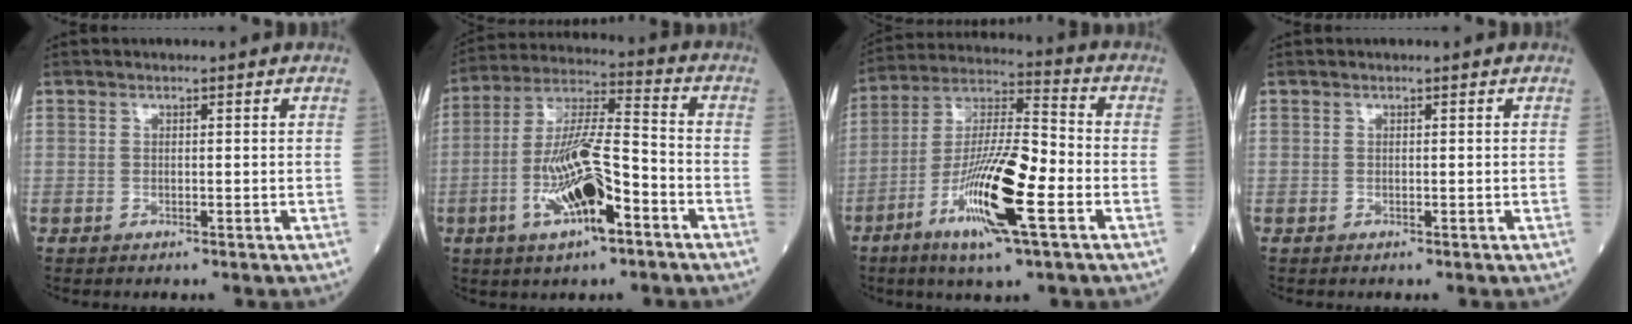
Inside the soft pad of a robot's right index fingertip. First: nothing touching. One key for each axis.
{"total": 13.8, "fx": -5.1, "fy": 3.0, "fz": 12.5, "tx": -0.246, "ty": 0.002, "tz": -0.089}
{"total": 15.9, "fx": -6.0, "fy": 1.8, "fz": 14.6, "tx": -0.281, "ty": -0.012, "tz": -0.110}
{"total": 0.0}